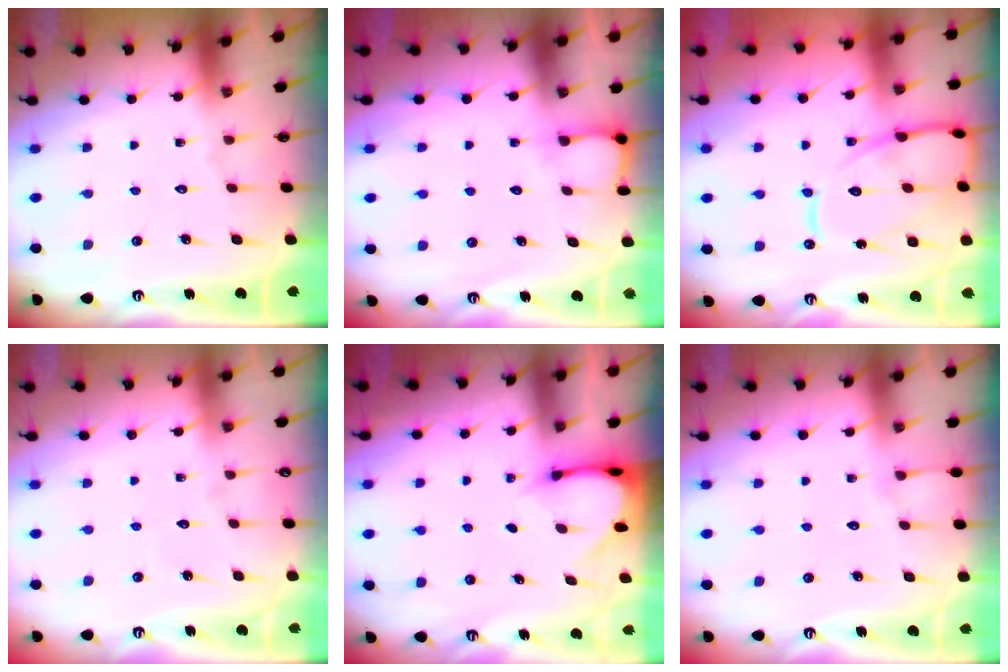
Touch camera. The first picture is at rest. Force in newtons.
{"total": 3.9, "press": 3.9, "slide": 0.5}
{"total": 15.1, "press": 15.1, "slide": 1.1}
{"total": 2.8, "press": 2.8, "slide": 0.2}
{"total": 2.9, "press": 2.9, "slide": 0.2}
{"total": 3.4, "press": 3.3, "slide": 0.5}